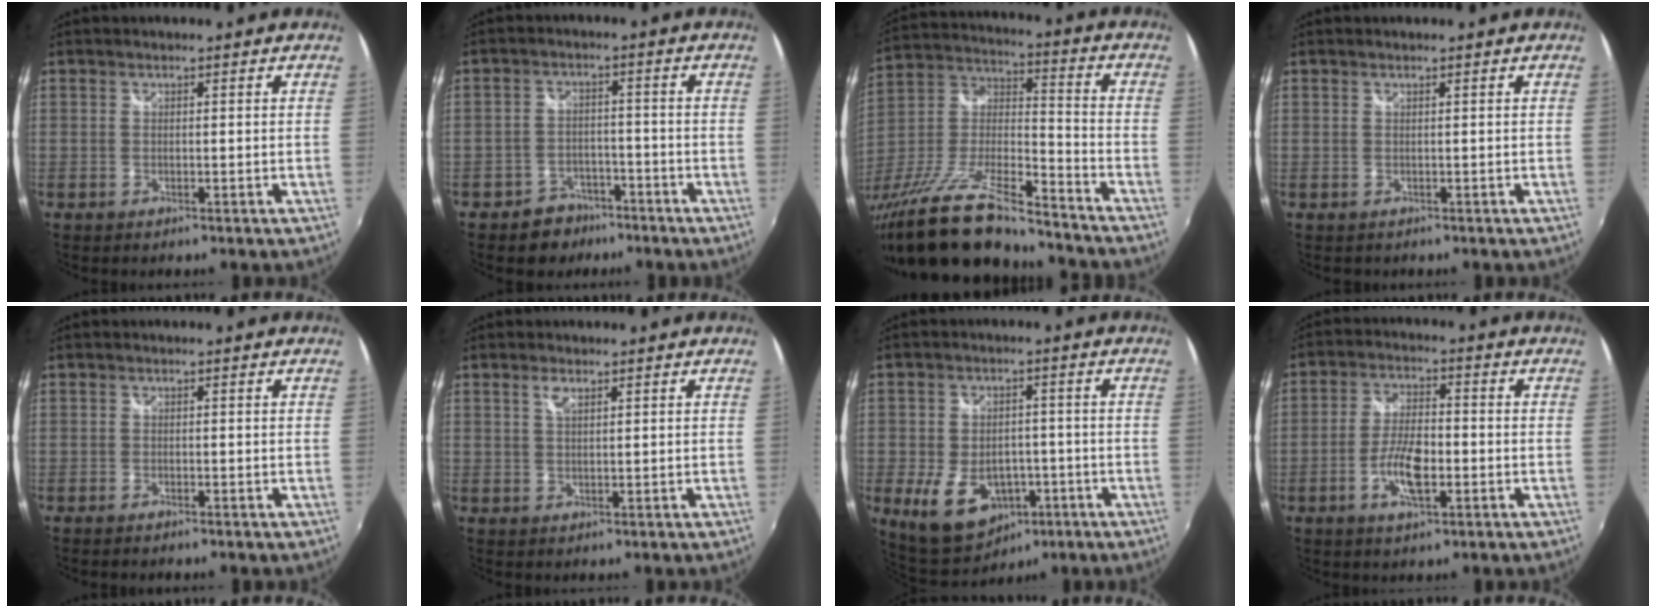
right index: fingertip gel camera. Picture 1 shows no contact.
{"total": 6.5, "force": [-4.5, 4.5, 0.9], "torque": [-0.037, 0.021, -0.066]}
{"total": 22.7, "force": [-18.0, 4.4, 13.1], "torque": [-0.253, -0.029, -0.310]}
{"total": 0.0}
{"total": 1.0, "force": [-0.9, 0.3, 0.4], "torque": [-0.010, -0.004, -0.018]}
{"total": 1.9, "force": [1.1, 0.7, 1.4], "torque": [-0.027, 0.002, 0.018]}
{"total": 11.9, "force": [-4.7, 8.4, 6.9], "torque": [-0.161, -0.014, -0.062]}
{"total": 7.9, "force": [-2.6, 3.1, 6.7], "torque": [-0.136, 0.001, -0.050]}